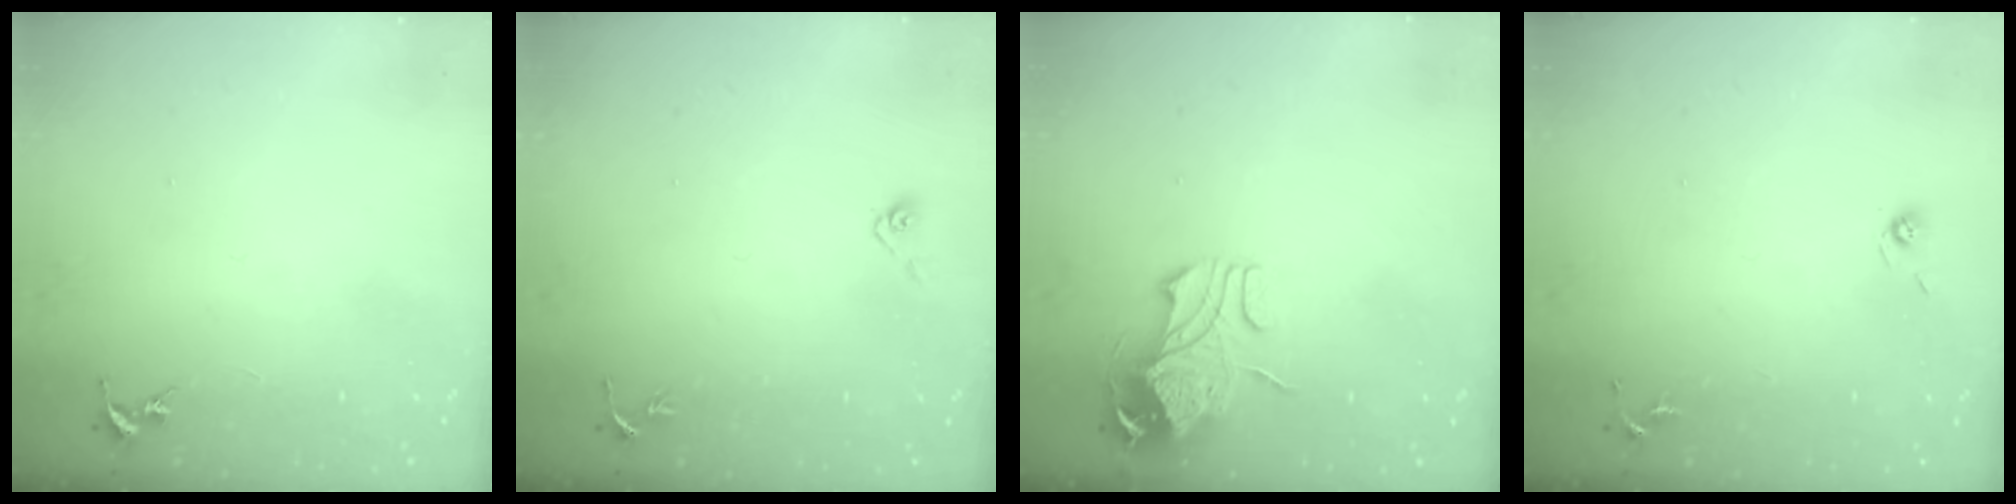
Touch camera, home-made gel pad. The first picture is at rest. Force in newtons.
{"total": 4.0, "press": 3.4, "slide": 2.0}
{"total": 10.0, "press": 9.9, "slide": 0.6}
{"total": 3.8, "press": 3.3, "slide": 1.8}